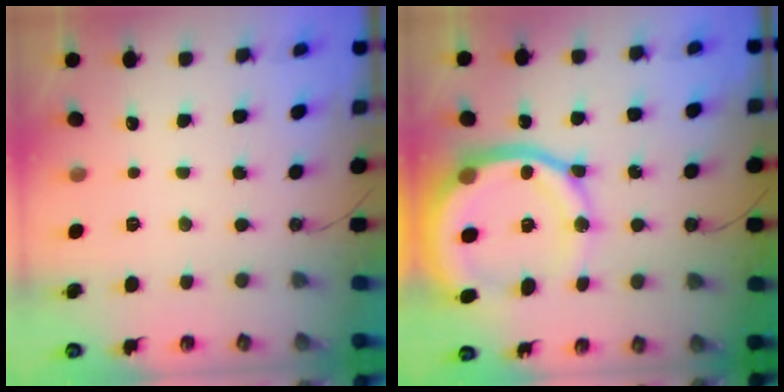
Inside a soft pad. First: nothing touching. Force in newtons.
{"total": 19.8, "press": 19.5, "slide": 3.1}